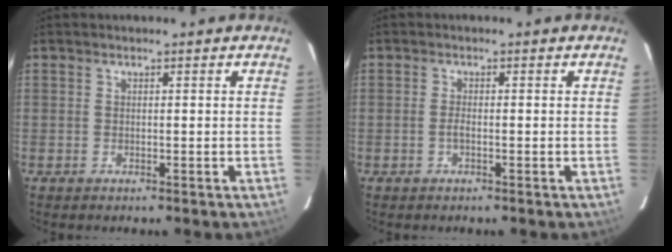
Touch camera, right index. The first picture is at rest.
{"total": 1.2, "force": [-0.5, 0.3, 1.1], "torque": [-0.023, 0.001, -0.010]}